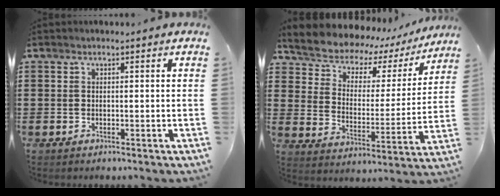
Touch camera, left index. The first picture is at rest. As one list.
[{"total": 5.6, "force": [5.2, 2.1, 0.4], "torque": [-0.044, -0.042, 0.085]}]